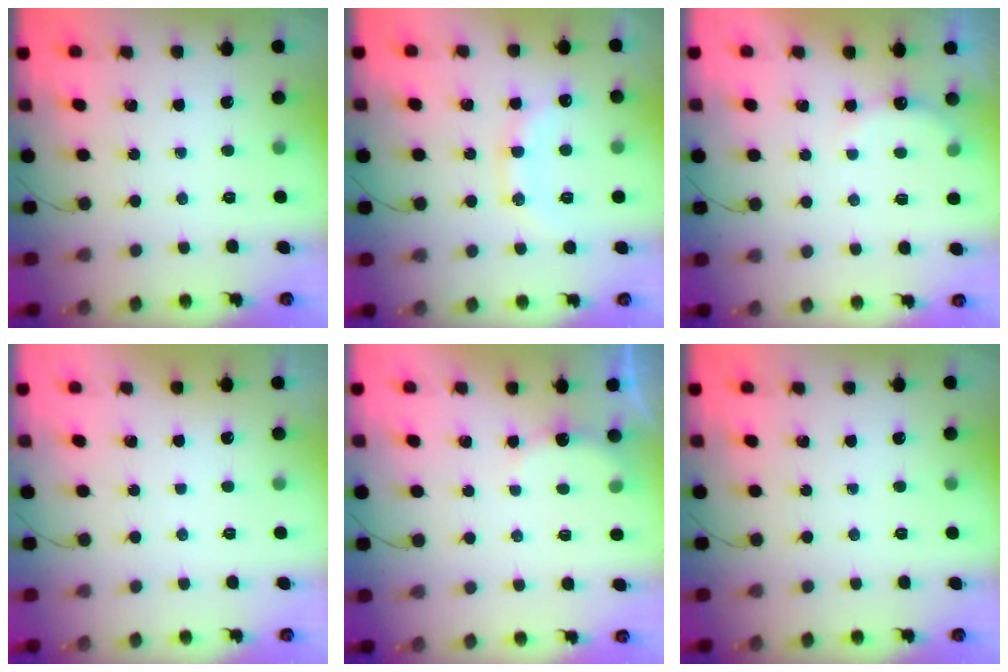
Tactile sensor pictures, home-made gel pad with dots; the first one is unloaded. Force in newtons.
{"total": 12.9, "press": 12.9, "slide": 1.0}
{"total": 5.4, "press": 5.3, "slide": 0.9}
{"total": 3.0, "press": 3.0, "slide": 0.1}
{"total": 5.8, "press": 5.7, "slide": 1.1}
{"total": 0.0}